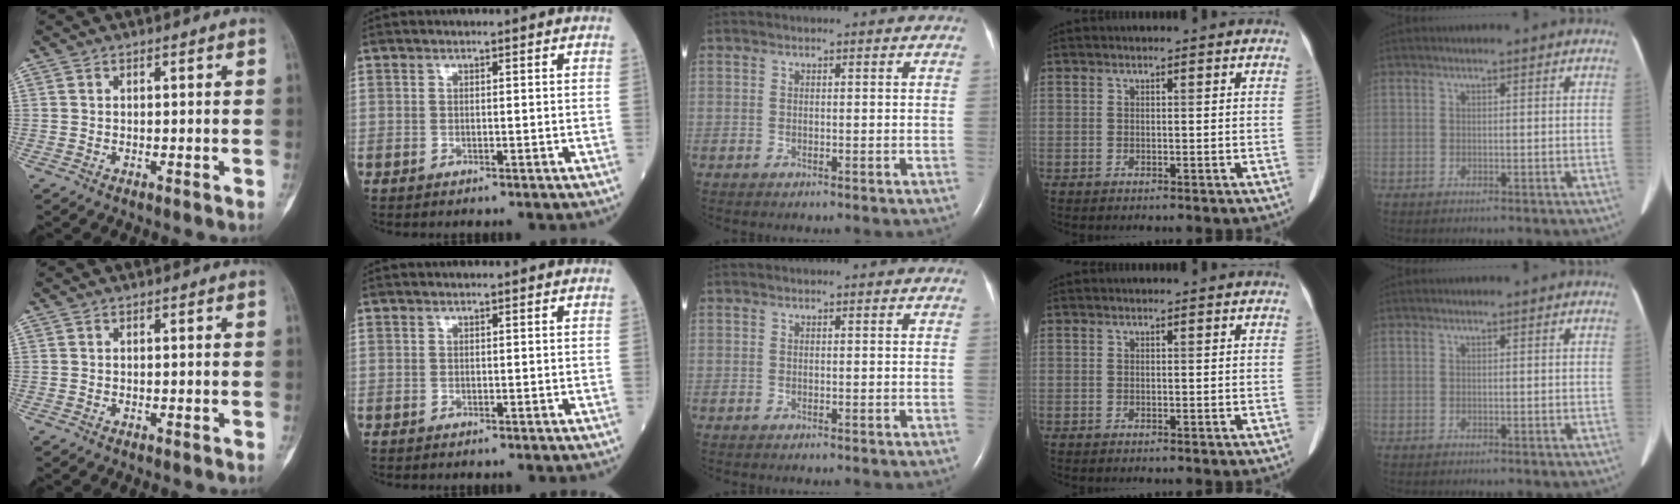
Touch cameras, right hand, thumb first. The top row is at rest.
{}